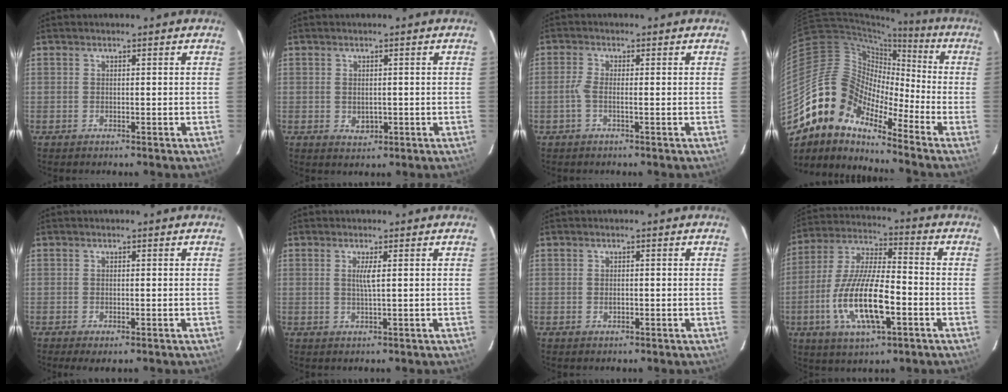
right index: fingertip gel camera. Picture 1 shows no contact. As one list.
[{"total": 2.4, "force": [-0.3, 1.9, 1.5], "torque": [-0.023, -0.002, 0.000]}, {"total": 1.1, "force": [-0.2, 0.0, 1.1], "torque": [-0.025, 0.000, -0.006]}, {"total": 14.8, "force": [-11.3, 6.8, 6.8], "torque": [-0.109, 0.012, -0.236]}, {"total": 1.6, "force": [-0.6, 0.3, 1.4], "torque": [-0.028, -0.007, -0.008]}, {"total": 2.1, "force": [0.5, -0.3, 2.0], "torque": [-0.038, -0.004, 0.008]}, {"total": 1.0, "force": [-0.2, 0.9, 0.5], "torque": [-0.007, 0.000, -0.002]}, {"total": 16.7, "force": [-5.3, 5.4, 14.8], "torque": [-0.308, -0.014, -0.096]}]